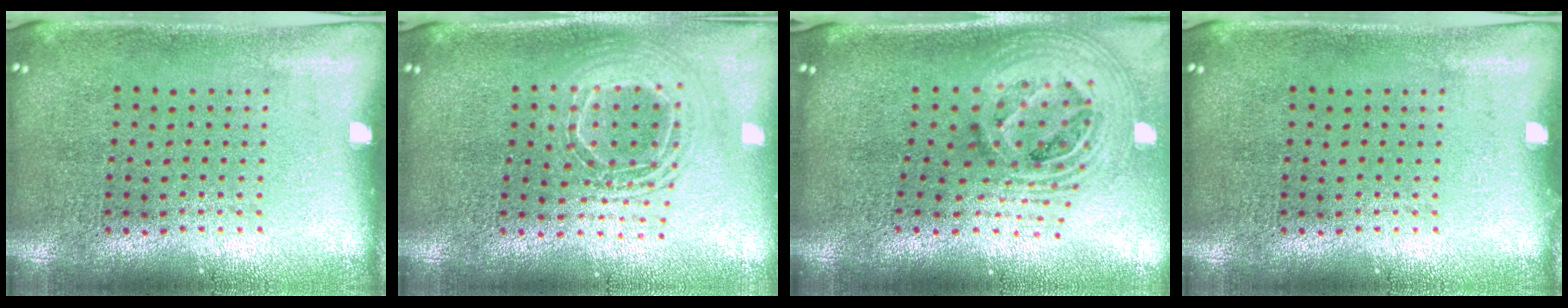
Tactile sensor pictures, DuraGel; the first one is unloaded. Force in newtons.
{"total": 2.0, "press": 1.6, "slide": 1.2}
{"total": 2.7, "press": 1.9, "slide": 1.9}
{"total": 0.0}